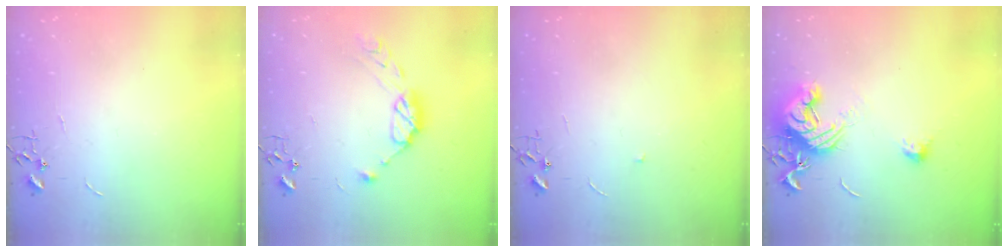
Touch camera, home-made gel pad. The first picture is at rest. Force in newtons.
{"total": 10.4, "press": 10.4, "slide": 0.9}
{"total": 4.0, "press": 3.8, "slide": 1.2}
{"total": 13.9, "press": 13.8, "slide": 1.0}